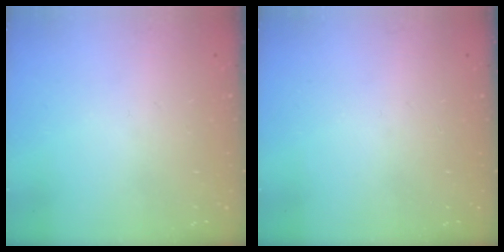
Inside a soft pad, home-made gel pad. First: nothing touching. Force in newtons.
{"total": 0.0}